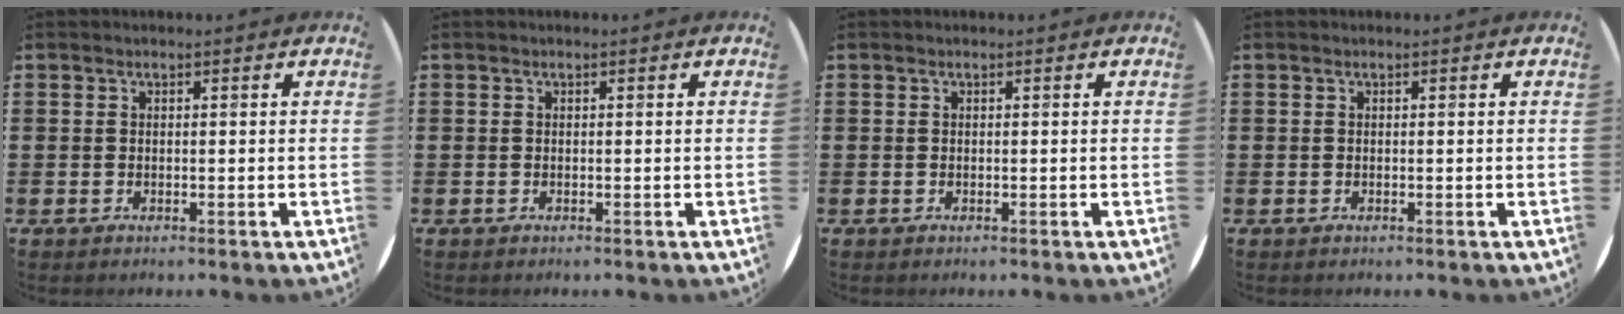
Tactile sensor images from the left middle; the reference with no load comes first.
{"total": 0.0}
{"total": 0.0}
{"total": 0.0}